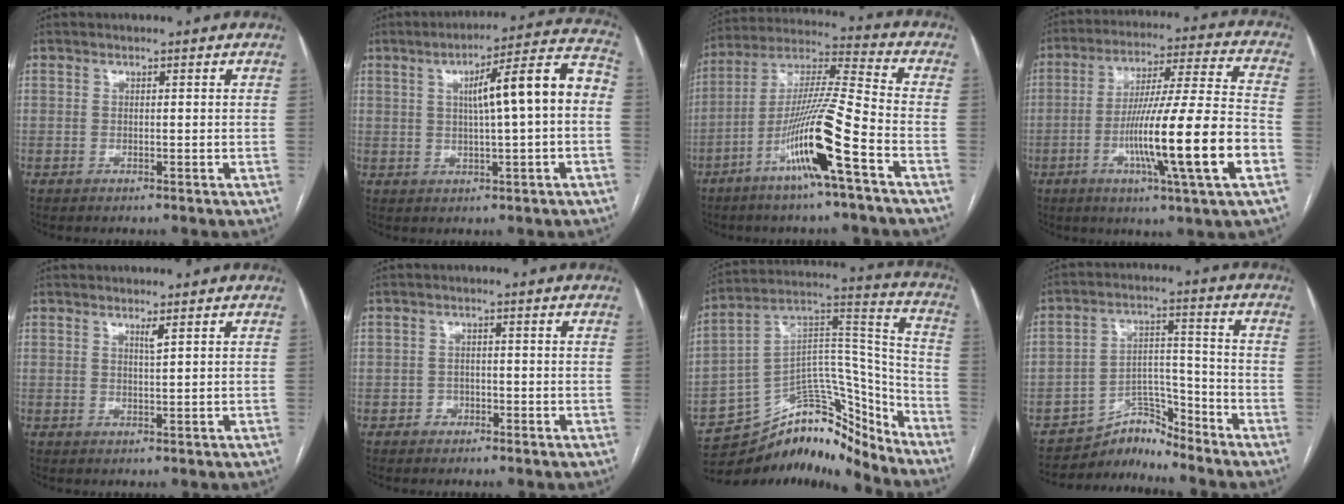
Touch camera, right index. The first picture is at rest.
{"total": 12.3, "force": [1.0, 1.2, 12.2], "torque": [-0.172, 0.035, 0.013]}
{"total": 15.1, "force": [-6.9, -0.5, 13.4], "torque": [-0.265, -0.005, -0.131]}
{"total": 19.3, "force": [-5.9, -0.5, 18.4], "torque": [-0.306, -0.010, -0.102]}
{"total": 1.3, "force": [0.8, -0.2, 1.0], "torque": [-0.022, -0.008, 0.015]}
{"total": 1.6, "force": [-0.9, 1.3, 0.2], "torque": [0.000, 0.006, -0.020]}
{"total": 17.7, "force": [-15.9, 5.8, 5.3], "torque": [-0.068, 0.084, -0.255]}
{"total": 6.0, "force": [-5.8, 1.2, -0.9], "torque": [0.026, 0.038, -0.100]}